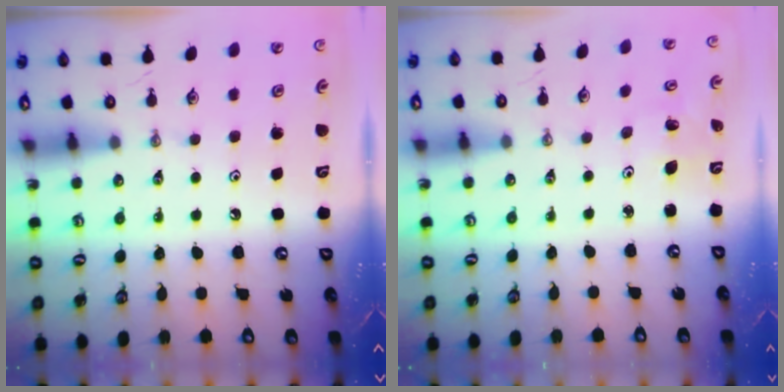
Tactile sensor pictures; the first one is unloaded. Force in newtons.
{"total": 1.5, "press": 1.5, "slide": 0.1}